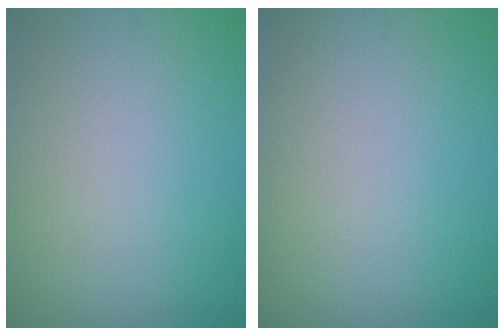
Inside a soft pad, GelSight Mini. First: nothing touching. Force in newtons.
{"total": 0.0}